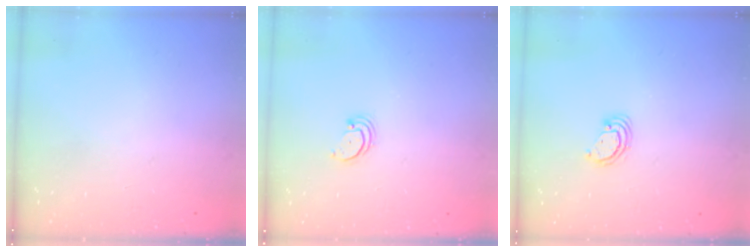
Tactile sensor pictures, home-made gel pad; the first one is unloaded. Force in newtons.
{"total": 2.2, "press": 2.2, "slide": 0.2}
{"total": 2.9, "press": 2.9, "slide": 0.3}